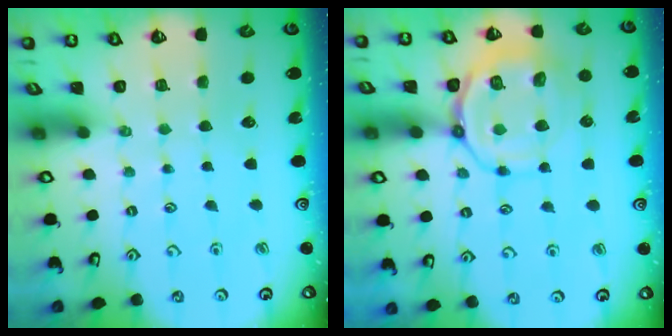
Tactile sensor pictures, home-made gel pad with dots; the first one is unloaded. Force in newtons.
{"total": 12.6, "press": 12.5, "slide": 1.4}